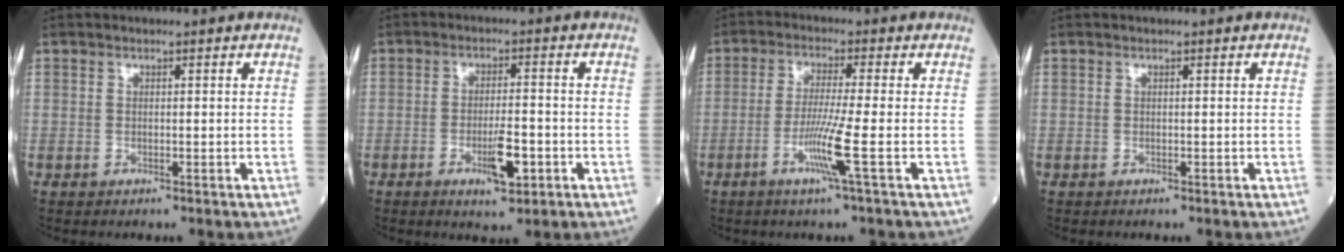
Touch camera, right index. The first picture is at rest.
{"total": 5.3, "force": [-2.1, 1.1, 4.8], "torque": [-0.086, -0.003, -0.029]}
{"total": 6.1, "force": [-2.2, -1.5, 5.4], "torque": [-0.109, -0.016, -0.047]}
{"total": 0.0}